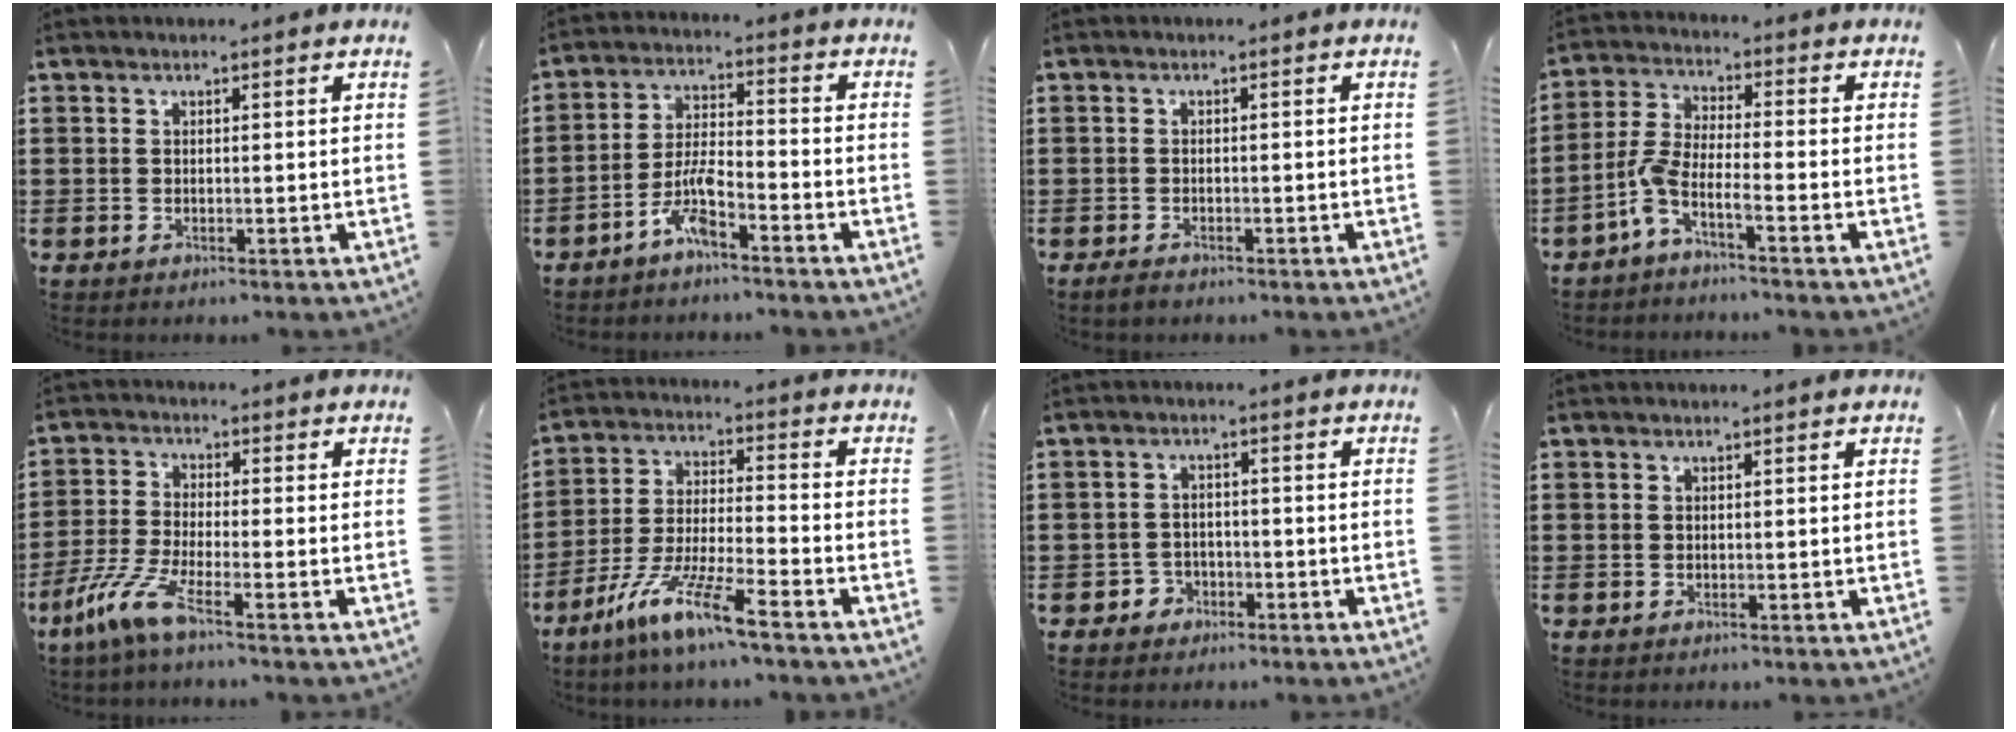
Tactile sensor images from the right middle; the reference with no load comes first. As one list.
[{"total": 5.8, "force": [-4.1, 1.0, 4.1], "torque": [-0.098, 0.000, -0.082]}, {"total": 1.3, "force": [-1.1, 0.6, 0.4], "torque": [-0.010, 0.001, -0.023]}, {"total": 4.9, "force": [-3.4, 0.6, 3.5], "torque": [-0.098, -0.014, -0.073]}, {"total": 7.3, "force": [-4.8, 1.2, 5.3], "torque": [-0.126, -0.013, -0.096]}, {"total": 10.2, "force": [-7.9, 0.5, 6.4], "torque": [-0.135, -0.003, -0.157]}, {"total": 2.6, "force": [-2.0, 1.7, 0.2], "torque": [-0.012, 0.004, -0.045]}, {"total": 0.0}]